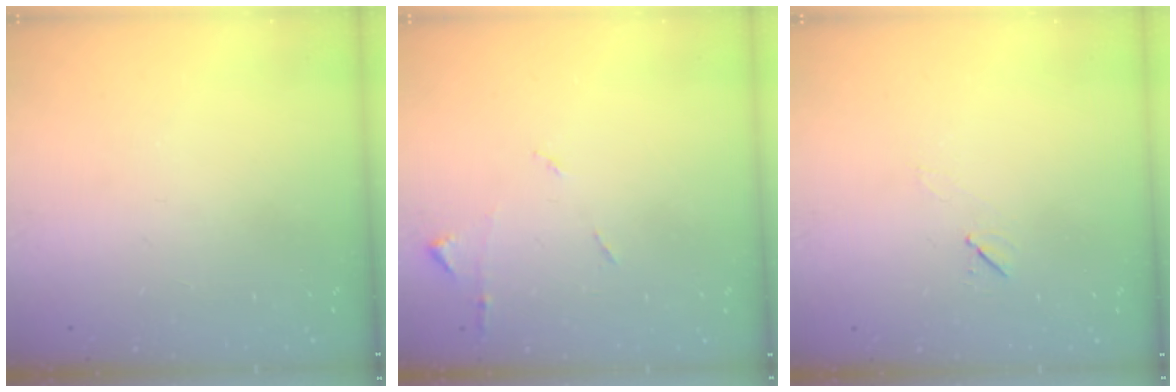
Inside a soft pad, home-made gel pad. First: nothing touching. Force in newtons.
{"total": 5.6, "press": 5.6, "slide": 0.8}
{"total": 4.8, "press": 4.4, "slide": 2.0}